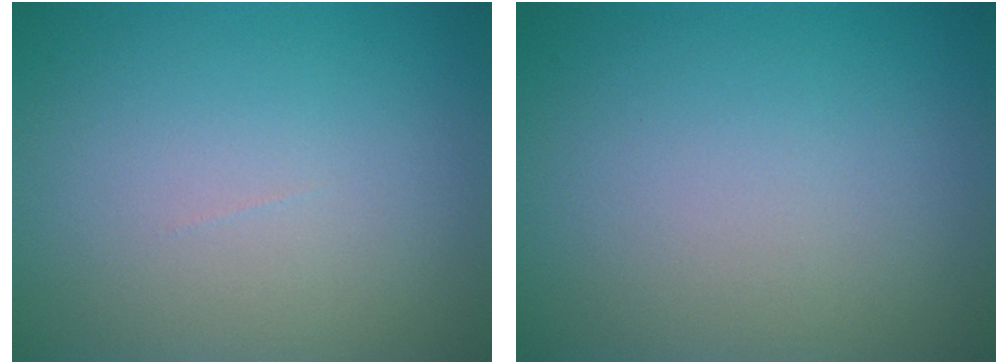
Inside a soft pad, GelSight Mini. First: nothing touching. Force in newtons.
{"total": 0.0}